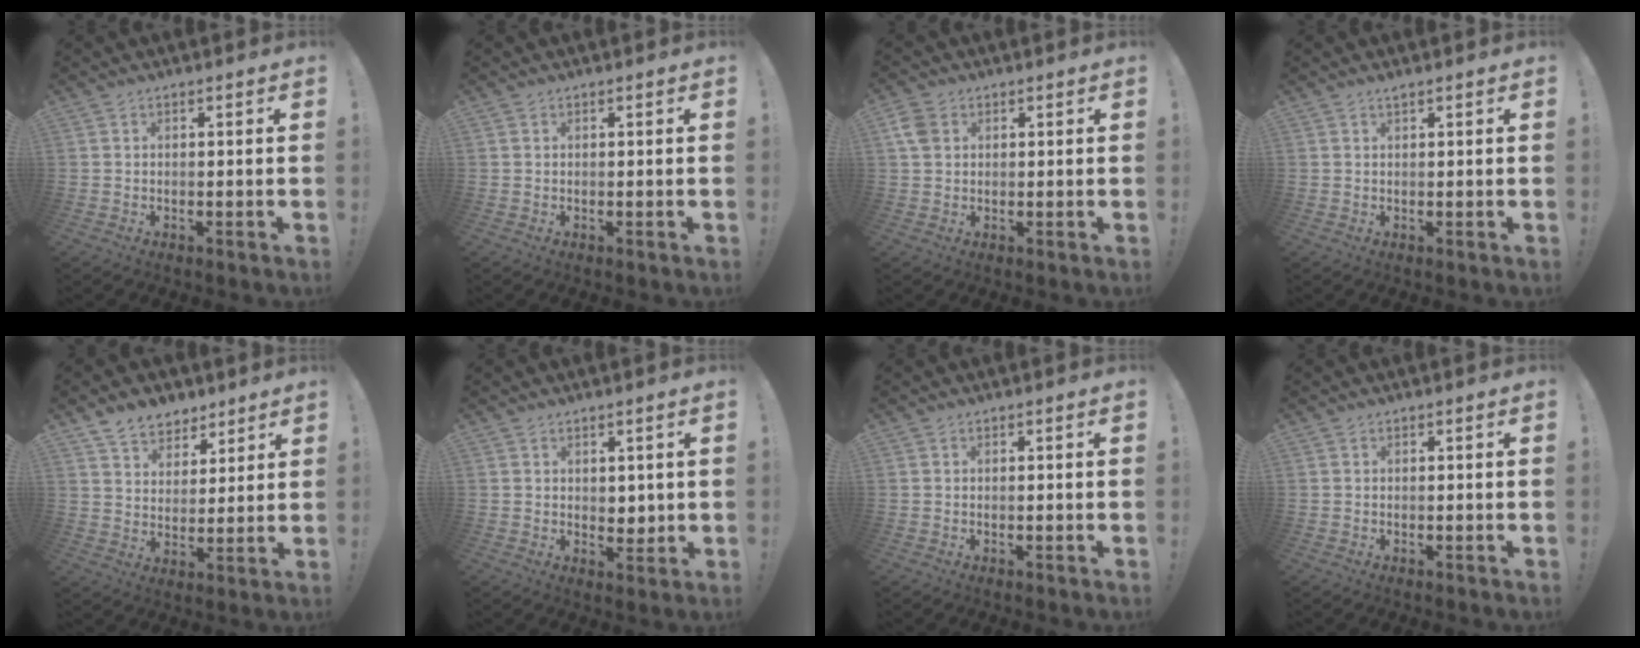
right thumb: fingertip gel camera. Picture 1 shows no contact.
{"total": 0.0}
{"total": 5.4, "force": [1.8, 4.1, 3.1], "torque": [-0.062, 0.004, 0.036]}
{"total": 0.9, "force": [0.7, -0.1, 0.5], "torque": [-0.010, 0.001, 0.013]}
{"total": 9.2, "force": [6.8, 5.7, 2.3], "torque": [-0.042, -0.044, 0.134]}
{"total": 3.7, "force": [1.5, 3.1, 1.3], "torque": [-0.002, -0.015, 0.024]}
{"total": 0.0}
{"total": 0.0}